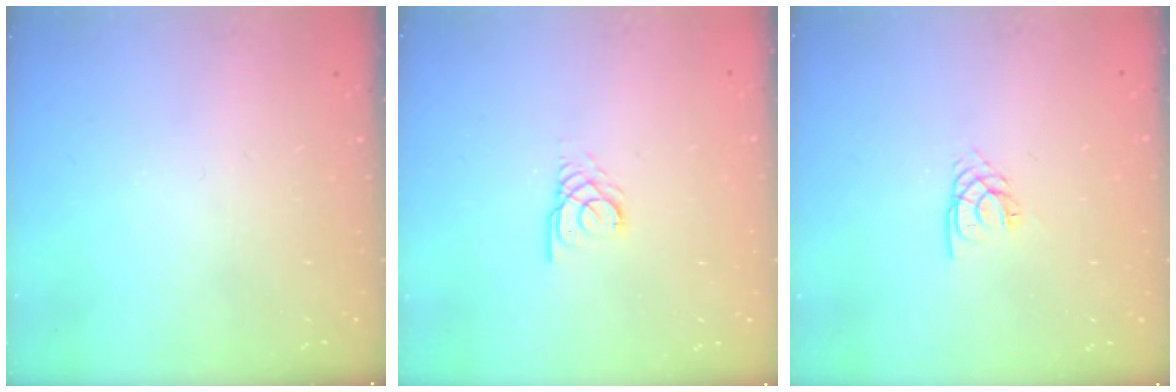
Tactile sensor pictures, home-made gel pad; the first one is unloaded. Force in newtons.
{"total": 2.2, "press": 2.2, "slide": 0.2}
{"total": 2.1, "press": 2.1, "slide": 0.2}